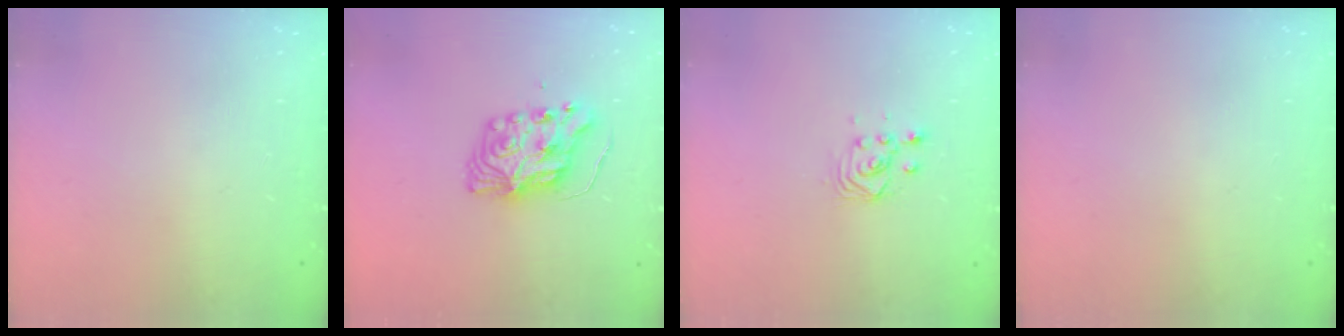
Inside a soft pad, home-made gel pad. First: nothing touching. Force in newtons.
{"total": 8.5, "press": 8.5, "slide": 0.6}
{"total": 3.3, "press": 3.1, "slide": 1.1}
{"total": 0.0}